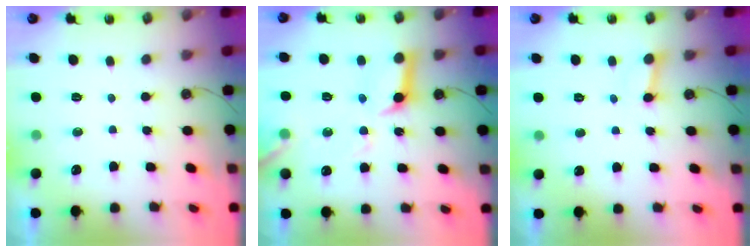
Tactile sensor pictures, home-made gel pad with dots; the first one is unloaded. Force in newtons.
{"total": 16.1, "press": 16.0, "slide": 1.2}
{"total": 2.7, "press": 2.7, "slide": 0.2}